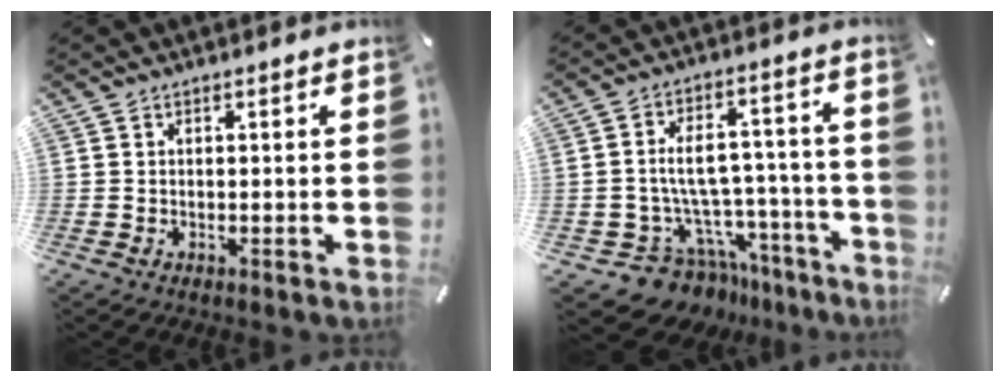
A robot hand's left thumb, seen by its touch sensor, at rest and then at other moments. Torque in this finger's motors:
{"motor_torque": [-0.55, 1.36, 0.21, 0.18, 0.04]}